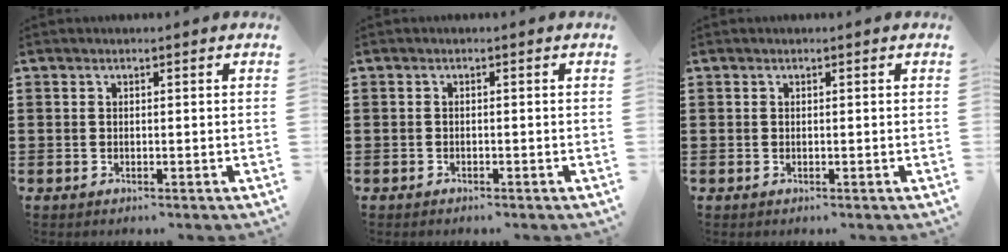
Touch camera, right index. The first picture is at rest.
{"total": 0.6, "force": [-0.5, 0.2, 0.0], "torque": [-0.002, 0.000, -0.011]}
{"total": 0.0}